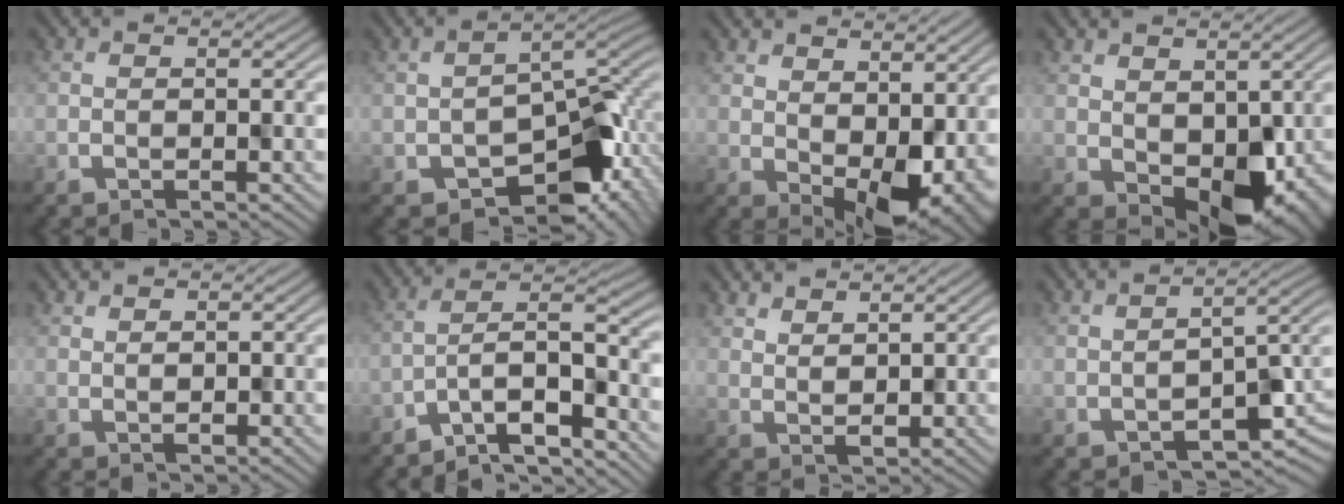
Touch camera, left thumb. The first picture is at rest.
{"total": 7.5, "force": [-2.9, 4.4, 5.3], "torque": [-0.059, -0.021, -0.049]}
{"total": 6.4, "force": [1.4, 3.6, 5.1], "torque": [-0.073, -0.022, 0.041]}
{"total": 8.0, "force": [-0.5, 4.9, 6.3], "torque": [-0.086, -0.028, 0.009]}
{"total": 1.8, "force": [1.8, 0.1, 0.1], "torque": [-0.003, -0.002, 0.030]}
{"total": 8.4, "force": [-5.9, 2.3, 5.5], "torque": [-0.079, 0.001, -0.104]}
{"total": 3.7, "force": [3.7, 0.1, 0.5], "torque": [-0.015, -0.003, 0.070]}
{"total": 4.0, "force": [-1.1, 1.7, 3.5], "torque": [-0.045, -0.013, -0.012]}